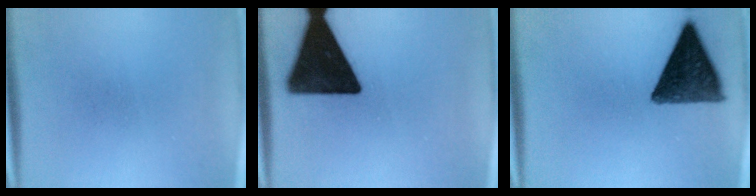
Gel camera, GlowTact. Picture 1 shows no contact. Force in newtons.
{"total": 19.4}
{"total": 12.1}